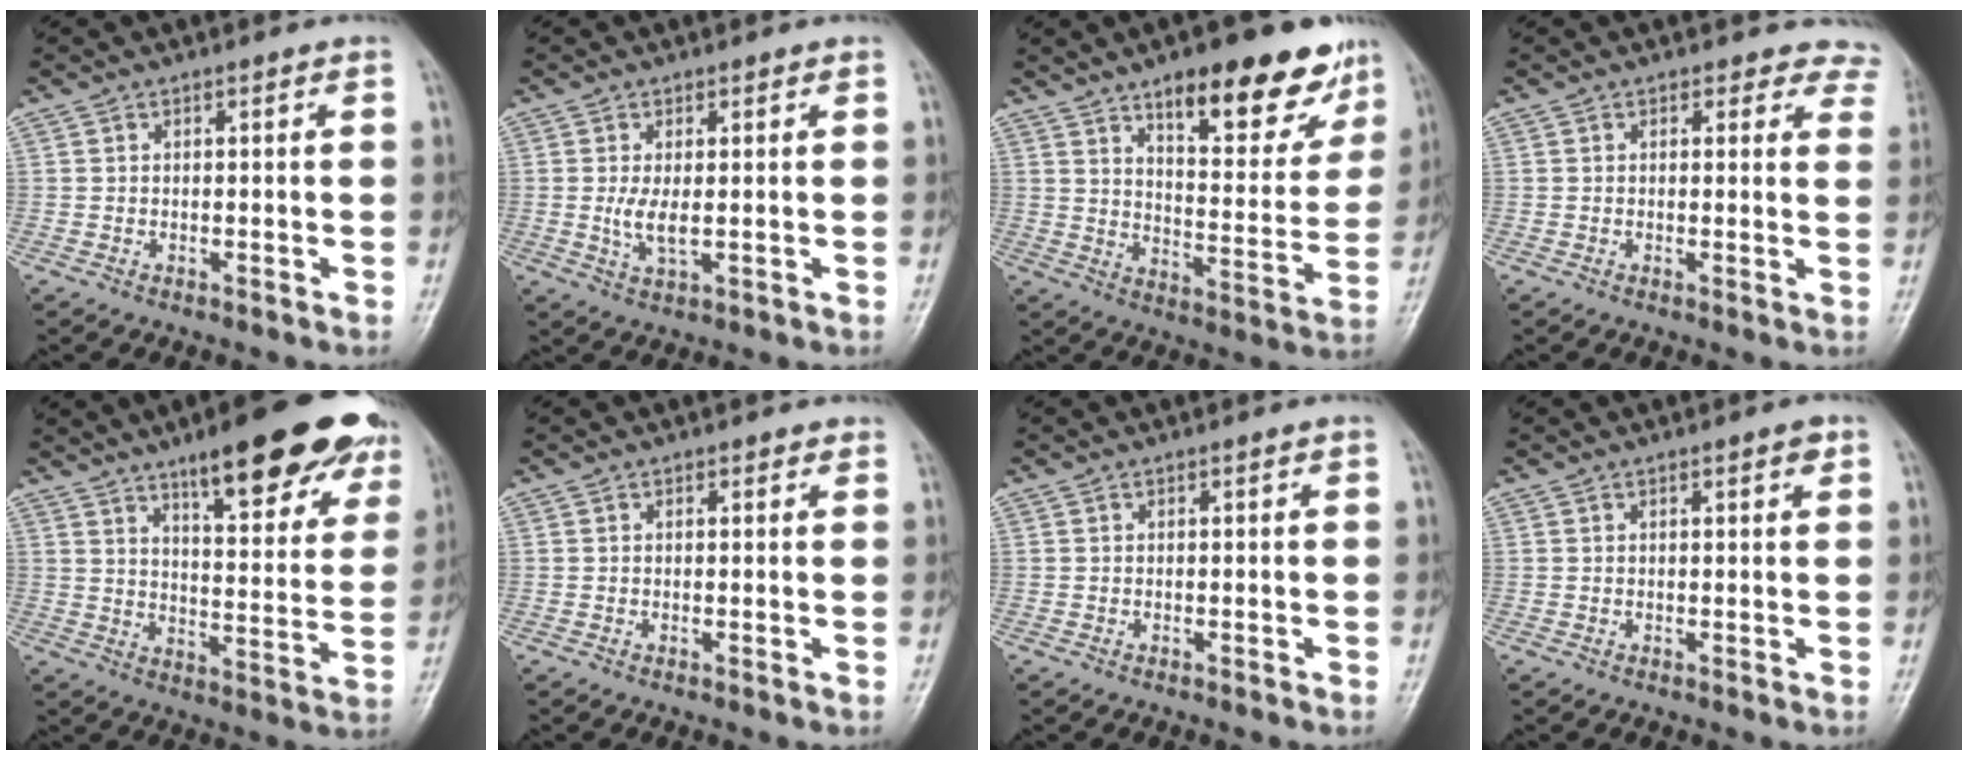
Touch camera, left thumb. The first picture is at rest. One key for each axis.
{"total": 3.8, "fx": 0.2, "fy": 1.7, "fz": 3.4, "tx": -0.070, "ty": -0.011, "tz": 0.008}
{"total": 19.0, "fx": 12.0, "fy": 6.6, "fz": 13.1, "tx": -0.133, "ty": -0.064, "tz": 0.176}
{"total": 6.4, "fx": 5.6, "fy": 3.0, "fz": 0.1, "tx": 0.057, "ty": -0.020, "tz": 0.029}
{"total": 22.7, "fx": 14.9, "fy": 6.1, "fz": 16.0, "tx": -0.176, "ty": -0.056, "tz": 0.206}
{"total": 1.0, "fx": 0.7, "fy": 0.6, "fz": 0.4, "tx": 0.002, "ty": -0.004, "tz": 0.004}
{"total": 0.0}
{"total": 1.6, "fx": 0.9, "fy": 0.5, "fz": 1.2, "tx": -0.015, "ty": -0.003, "tz": 0.011}